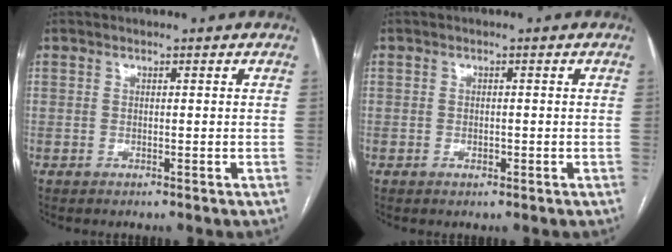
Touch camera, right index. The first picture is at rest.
{"total": 1.0, "force": [-0.5, 0.5, 0.7], "torque": [-0.013, 0.000, -0.005]}